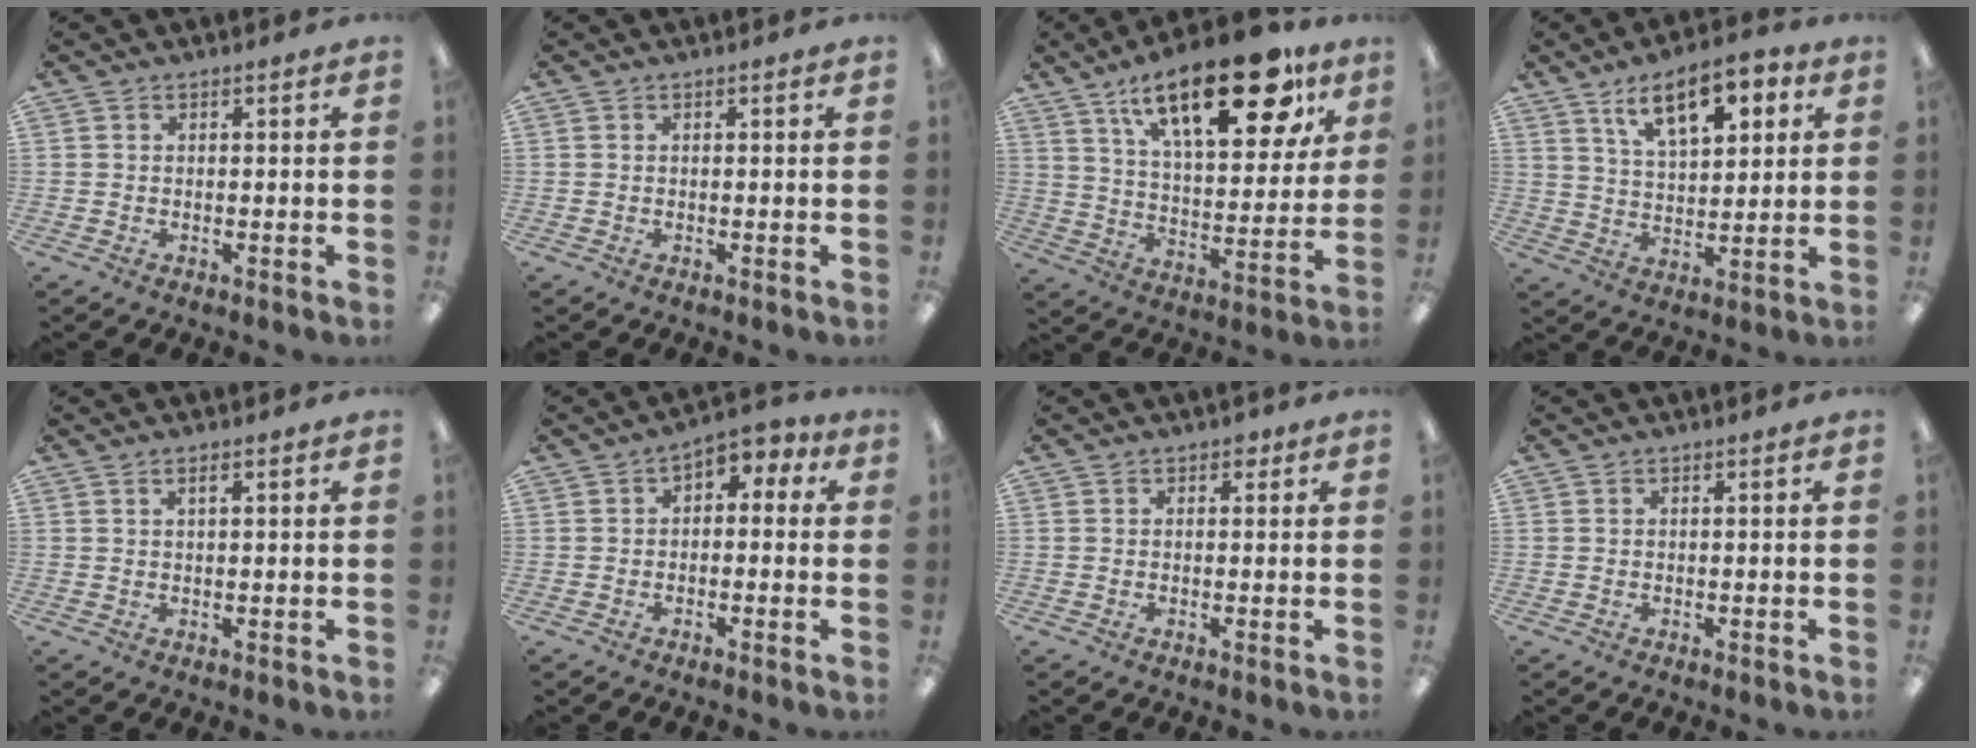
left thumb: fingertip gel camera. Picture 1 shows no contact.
{"total": 0.0}
{"total": 25.0, "force": [14.5, 10.4, 17.6], "torque": [-0.257, -0.070, 0.235]}
{"total": 12.3, "force": [7.4, 5.4, 8.3], "torque": [-0.118, -0.030, 0.127]}
{"total": 1.4, "force": [0.9, 0.4, 1.0], "torque": [-0.013, -0.002, 0.013]}
{"total": 3.8, "force": [0.5, 2.7, 2.7], "torque": [-0.036, 0.000, 0.003]}
{"total": 1.4, "force": [0.7, 1.0, 0.7], "torque": [-0.006, -0.001, 0.010]}
{"total": 0.0}